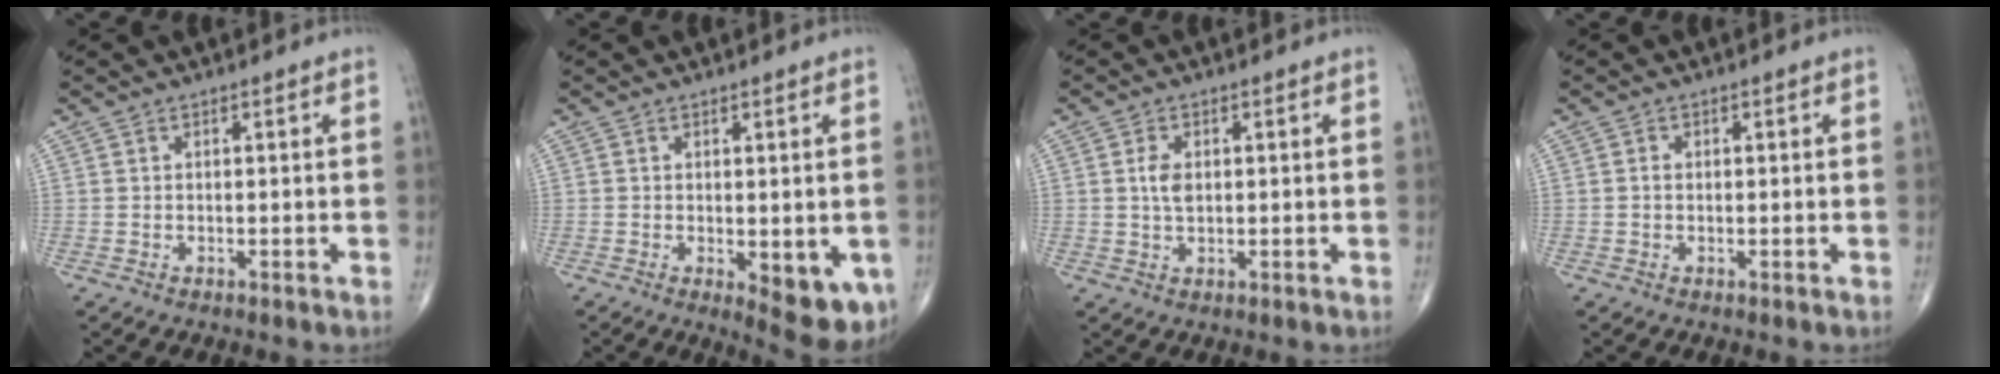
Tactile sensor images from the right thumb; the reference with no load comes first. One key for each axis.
{"total": 9.8, "fx": -2.9, "fy": 4.0, "fz": 8.4, "tx": -0.088, "ty": -0.016, "tz": -0.028}
{"total": 3.2, "fx": 0.5, "fy": 1.9, "fz": 2.6, "tx": -0.046, "ty": -0.001, "tz": 0.009}
{"total": 0.9, "fx": 0.0, "fy": 0.7, "fz": 0.6, "tx": -0.010, "ty": 0.003, "tz": -0.001}